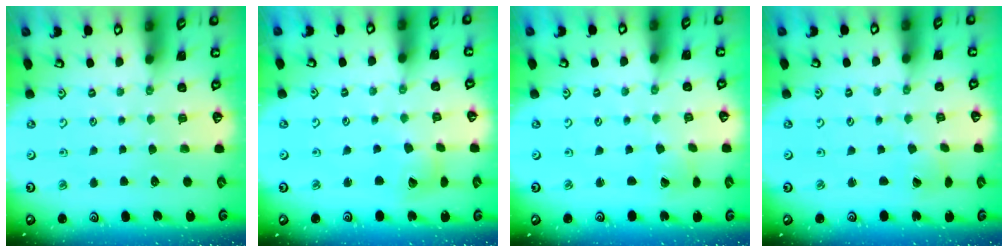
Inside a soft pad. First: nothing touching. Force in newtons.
{"total": 6.6, "press": 6.6, "slide": 0.8}
{"total": 0.9, "press": 0.9, "slide": 0.1}
{"total": 0.9, "press": 0.9, "slide": 0.1}